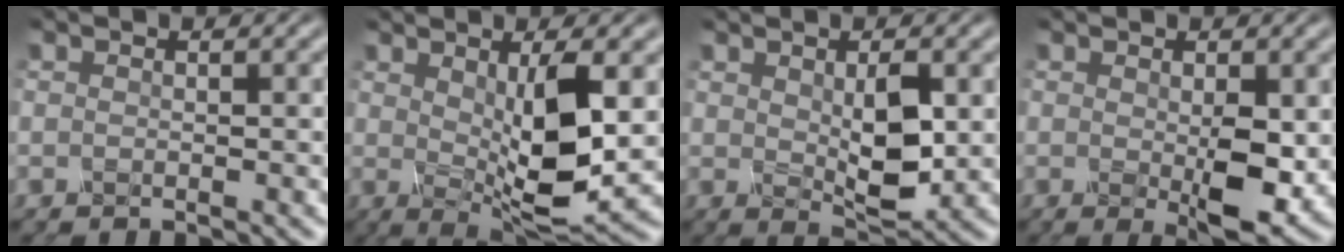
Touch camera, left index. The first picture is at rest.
{"total": 5.8, "force": [0.6, 1.4, 5.6], "torque": [-0.097, -0.012, 0.022]}
{"total": 4.0, "force": [0.2, 1.6, 3.6], "torque": [-0.076, -0.008, 0.014]}
{"total": 4.4, "force": [-0.6, 1.5, 4.1], "torque": [-0.077, -0.010, -0.001]}